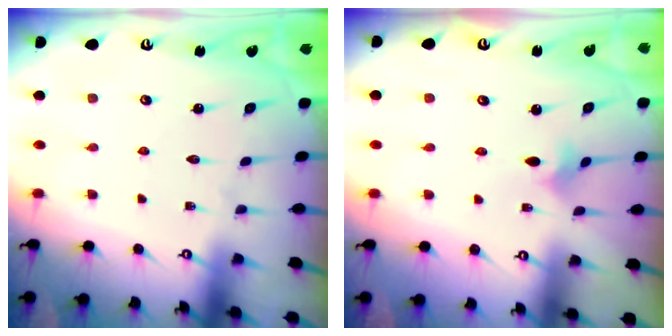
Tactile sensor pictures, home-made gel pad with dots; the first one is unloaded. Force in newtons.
{"total": 4.0, "press": 4.0, "slide": 0.7}